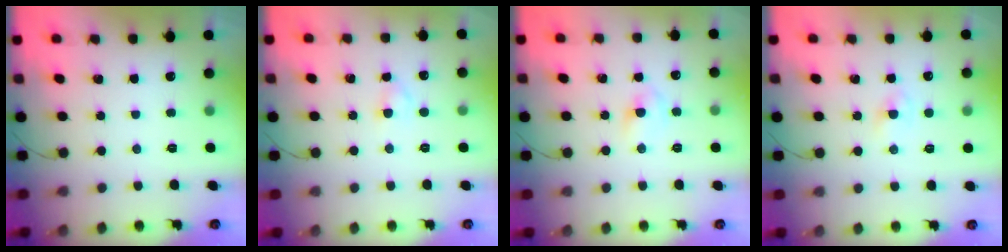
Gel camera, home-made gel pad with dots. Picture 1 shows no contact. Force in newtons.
{"total": 2.3, "press": 2.0, "slide": 1.0}
{"total": 5.7, "press": 5.4, "slide": 1.7}
{"total": 0.7, "press": 0.6, "slide": 0.5}